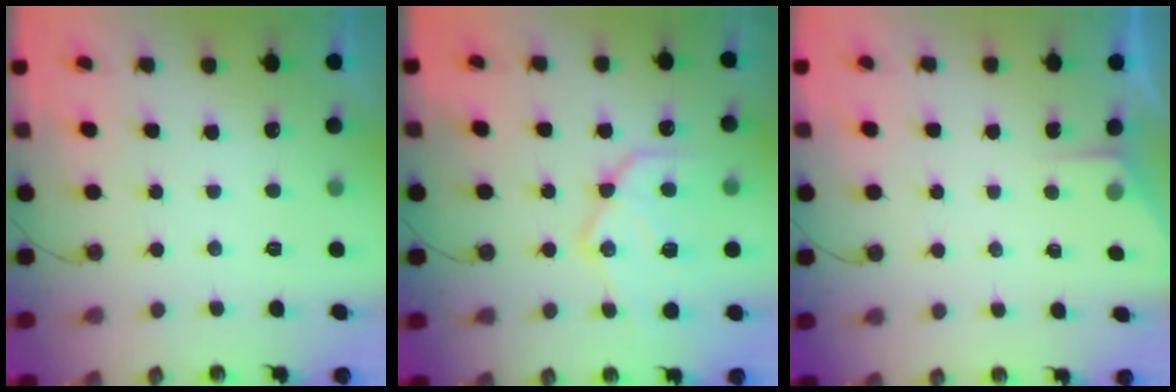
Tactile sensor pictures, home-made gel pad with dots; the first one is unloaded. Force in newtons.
{"total": 18.6, "press": 18.5, "slide": 1.7}
{"total": 1.8, "press": 1.7, "slide": 0.3}